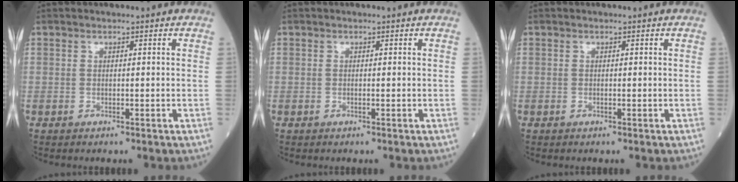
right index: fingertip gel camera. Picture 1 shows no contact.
{"total": 0.0}
{"total": 0.0}